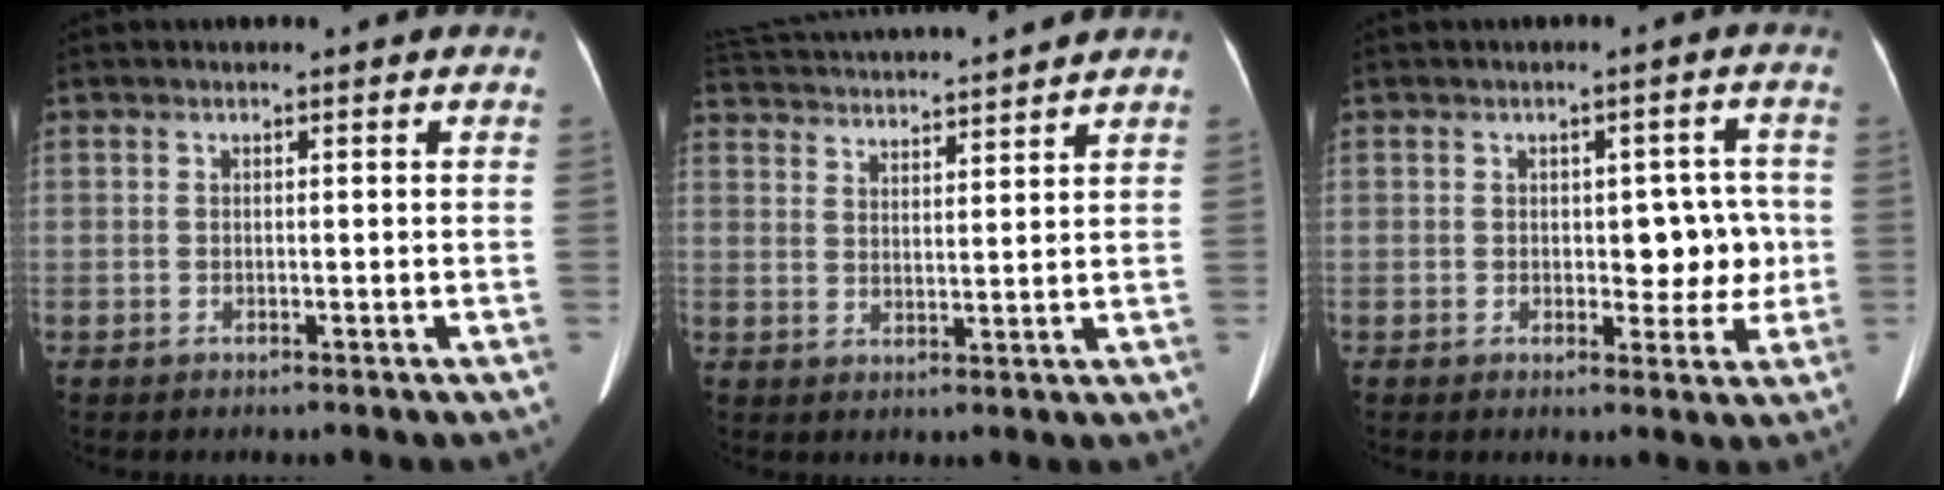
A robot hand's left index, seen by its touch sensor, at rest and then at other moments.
{"total": 15.8, "force": [14.7, 0.5, 5.7], "torque": [-0.121, 0.027, 0.228]}
{"total": 4.8, "force": [-0.2, 2.9, 3.9], "torque": [-0.044, 0.014, 0.003]}